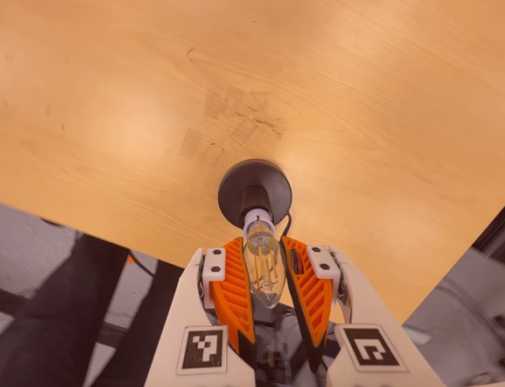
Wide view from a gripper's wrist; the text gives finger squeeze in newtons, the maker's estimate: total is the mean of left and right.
{"total": 12.0, "left": 11.6, "right": 12.3}